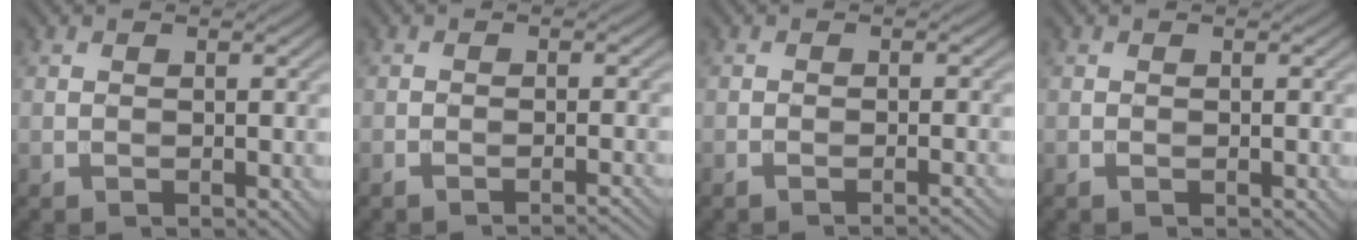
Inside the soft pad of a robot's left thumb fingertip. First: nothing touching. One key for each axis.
{"total": 2.2, "fx": -1.7, "fy": 0.2, "fz": 1.3, "tx": -0.011, "ty": 0.005, "tz": -0.033}
{"total": 1.9, "fx": -1.4, "fy": 0.3, "fz": 1.2, "tx": -0.010, "ty": 0.004, "tz": -0.028}
{"total": 0.0}